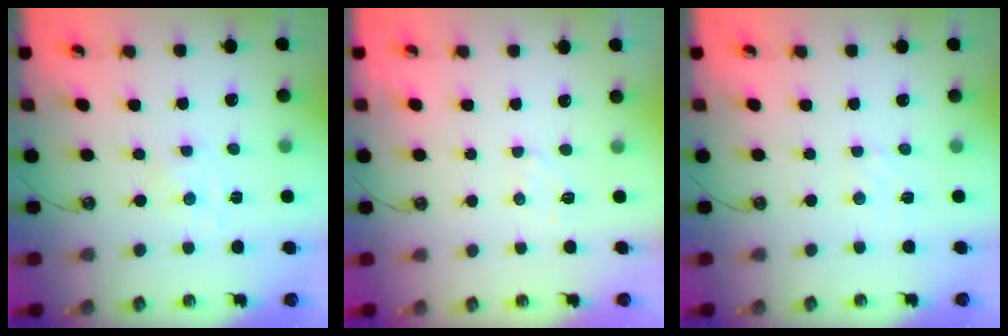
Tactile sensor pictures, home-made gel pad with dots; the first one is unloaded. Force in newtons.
{"total": 5.6, "press": 5.6, "slide": 0.7}
{"total": 2.6, "press": 2.6, "slide": 0.4}